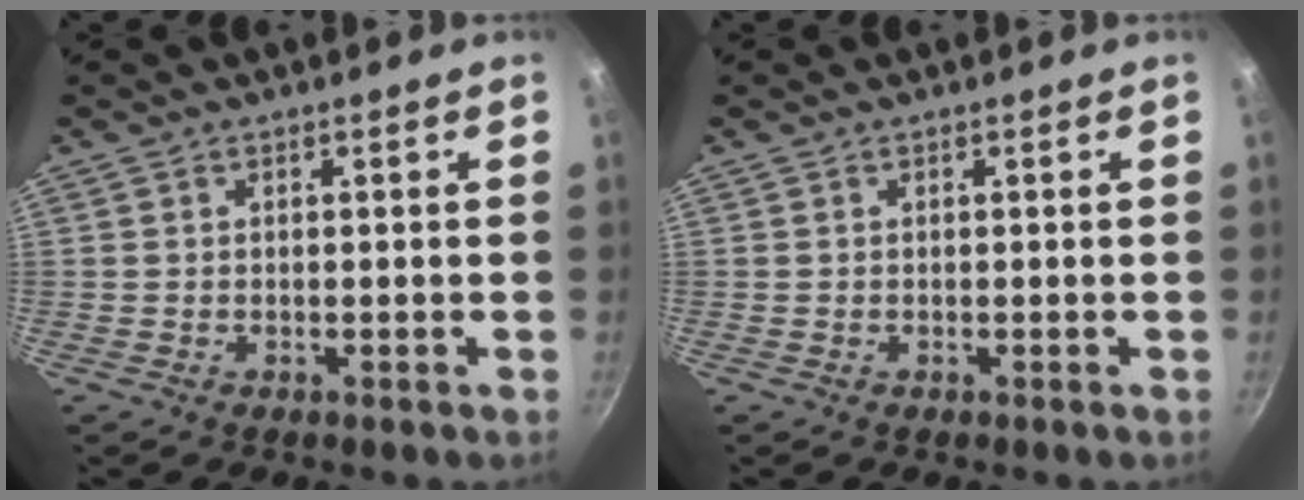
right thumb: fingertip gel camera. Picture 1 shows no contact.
{"total": 0.0}